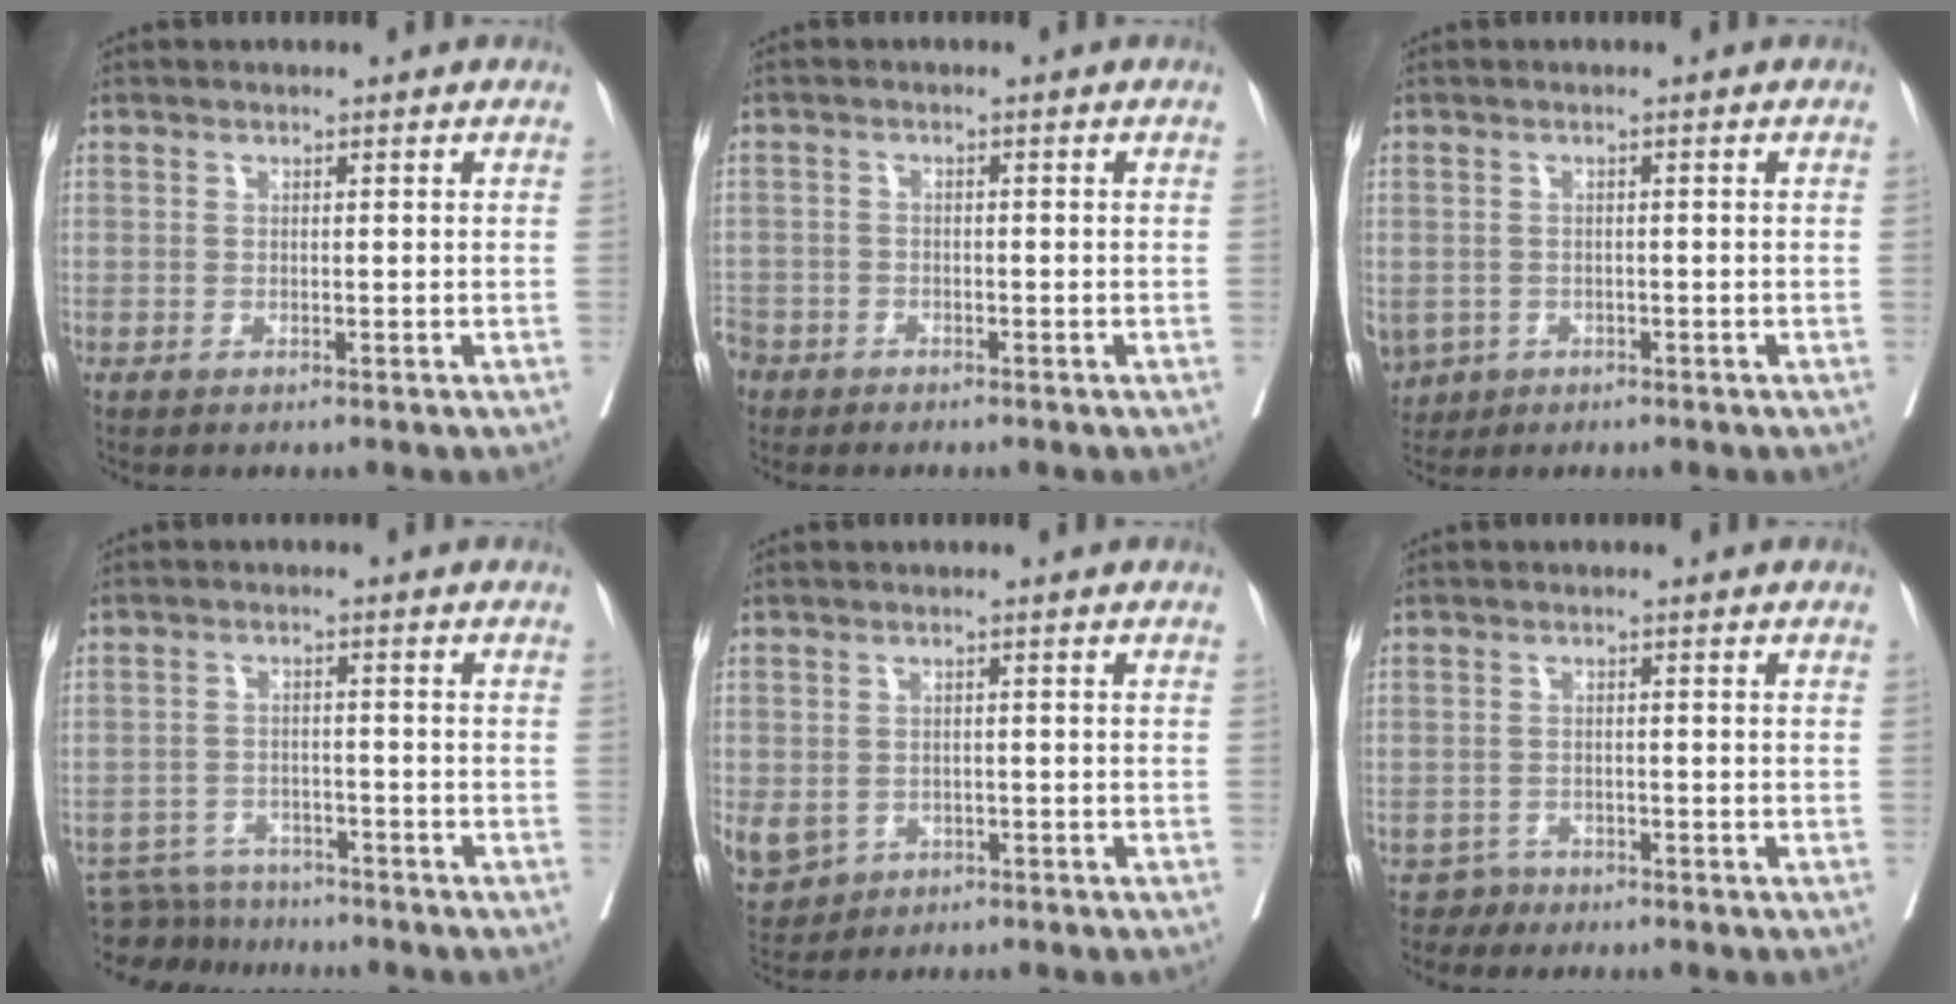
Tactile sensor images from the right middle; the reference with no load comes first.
{"total": 4.5, "force": [-3.5, 2.9, 0.3], "torque": [-0.016, 0.002, -0.072]}
{"total": 7.0, "force": [-3.2, 5.9, 2.3], "torque": [-0.066, -0.002, -0.045]}
{"total": 7.0, "force": [-6.7, 1.9, 0.0], "torque": [-0.004, 0.002, -0.110]}
{"total": 8.4, "force": [-3.2, 7.1, 3.1], "torque": [-0.099, -0.001, -0.041]}
{"total": 1.7, "force": [-1.4, 0.7, -0.7], "torque": [0.012, 0.002, -0.026]}